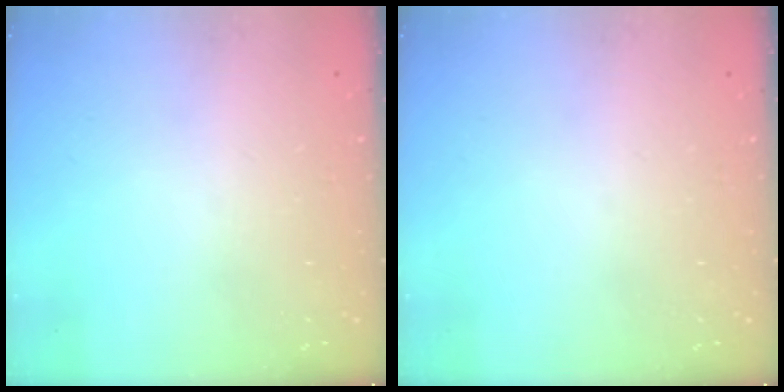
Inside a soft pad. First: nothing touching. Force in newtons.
{"total": 0.0}